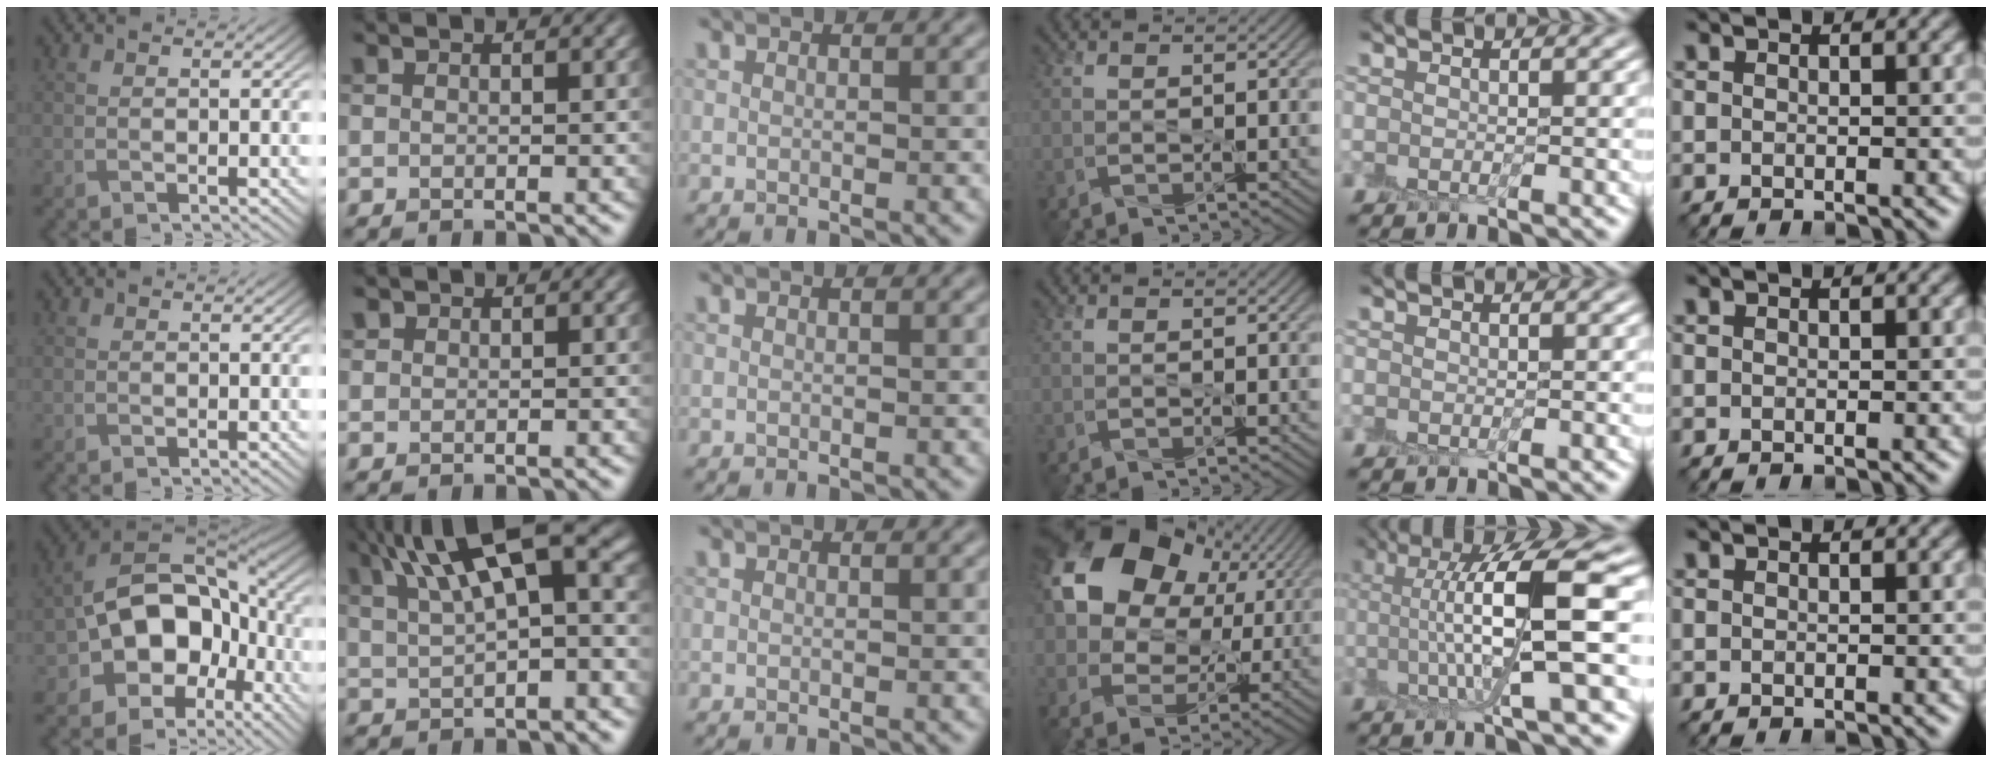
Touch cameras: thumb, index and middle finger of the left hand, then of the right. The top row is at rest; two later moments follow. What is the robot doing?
{"motion": "peel", "object": "postage stamp"}